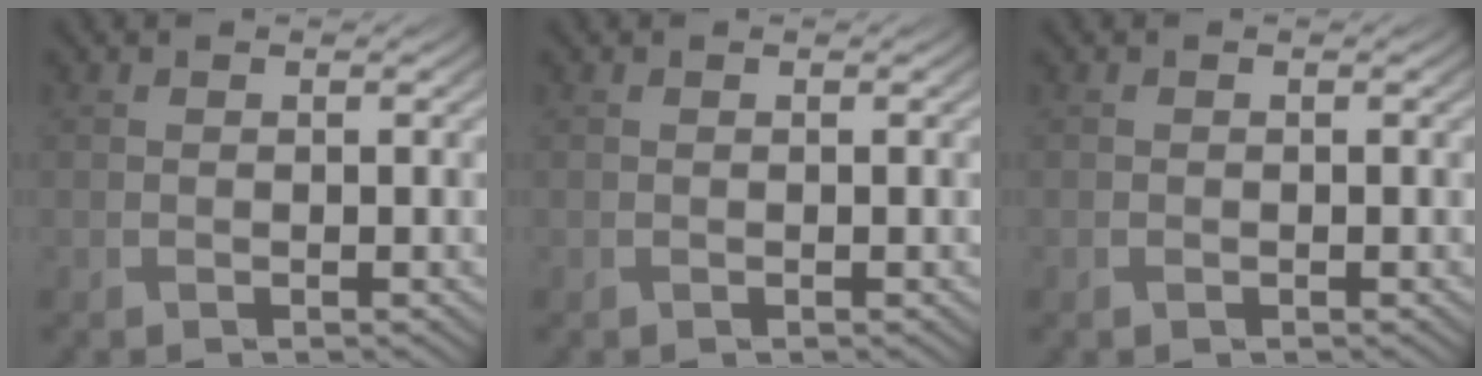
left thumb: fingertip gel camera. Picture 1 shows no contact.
{"total": 0.0}
{"total": 0.7, "force": [-0.4, 0.5, 0.4], "torque": [-0.007, -0.004, -0.007]}